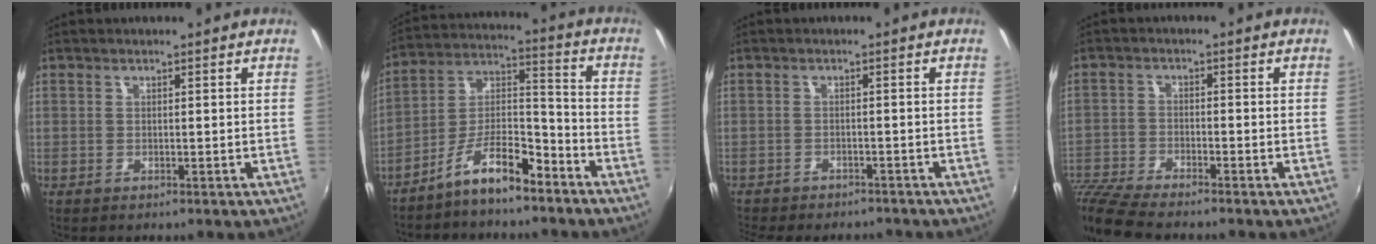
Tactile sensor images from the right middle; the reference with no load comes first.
{"total": 10.5, "force": [-7.6, 3.1, 6.5], "torque": [-0.127, 0.027, -0.134]}
{"total": 9.3, "force": [-8.2, 2.7, 3.3], "torque": [-0.083, -0.022, -0.121]}
{"total": 8.8, "force": [-8.1, 0.8, 3.3], "torque": [-0.090, -0.021, -0.159]}